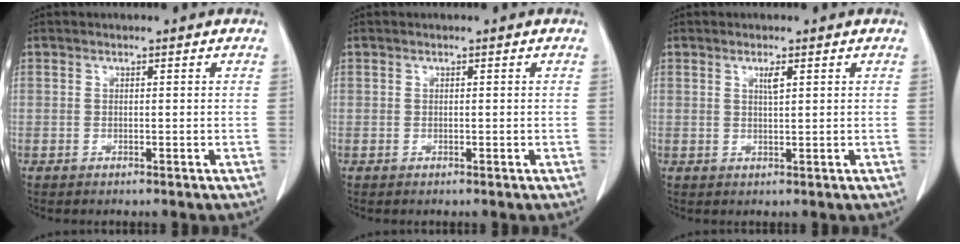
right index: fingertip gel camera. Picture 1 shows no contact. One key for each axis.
{"total": 0.0}
{"total": 1.5, "fx": 0.7, "fy": 0.1, "fz": 1.3, "tx": -0.027, "ty": -0.002, "tz": 0.013}